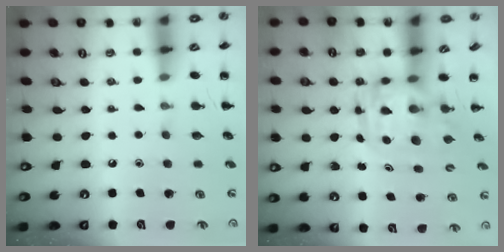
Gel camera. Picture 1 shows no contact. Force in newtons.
{"total": 3.7, "press": 3.6, "slide": 0.7}